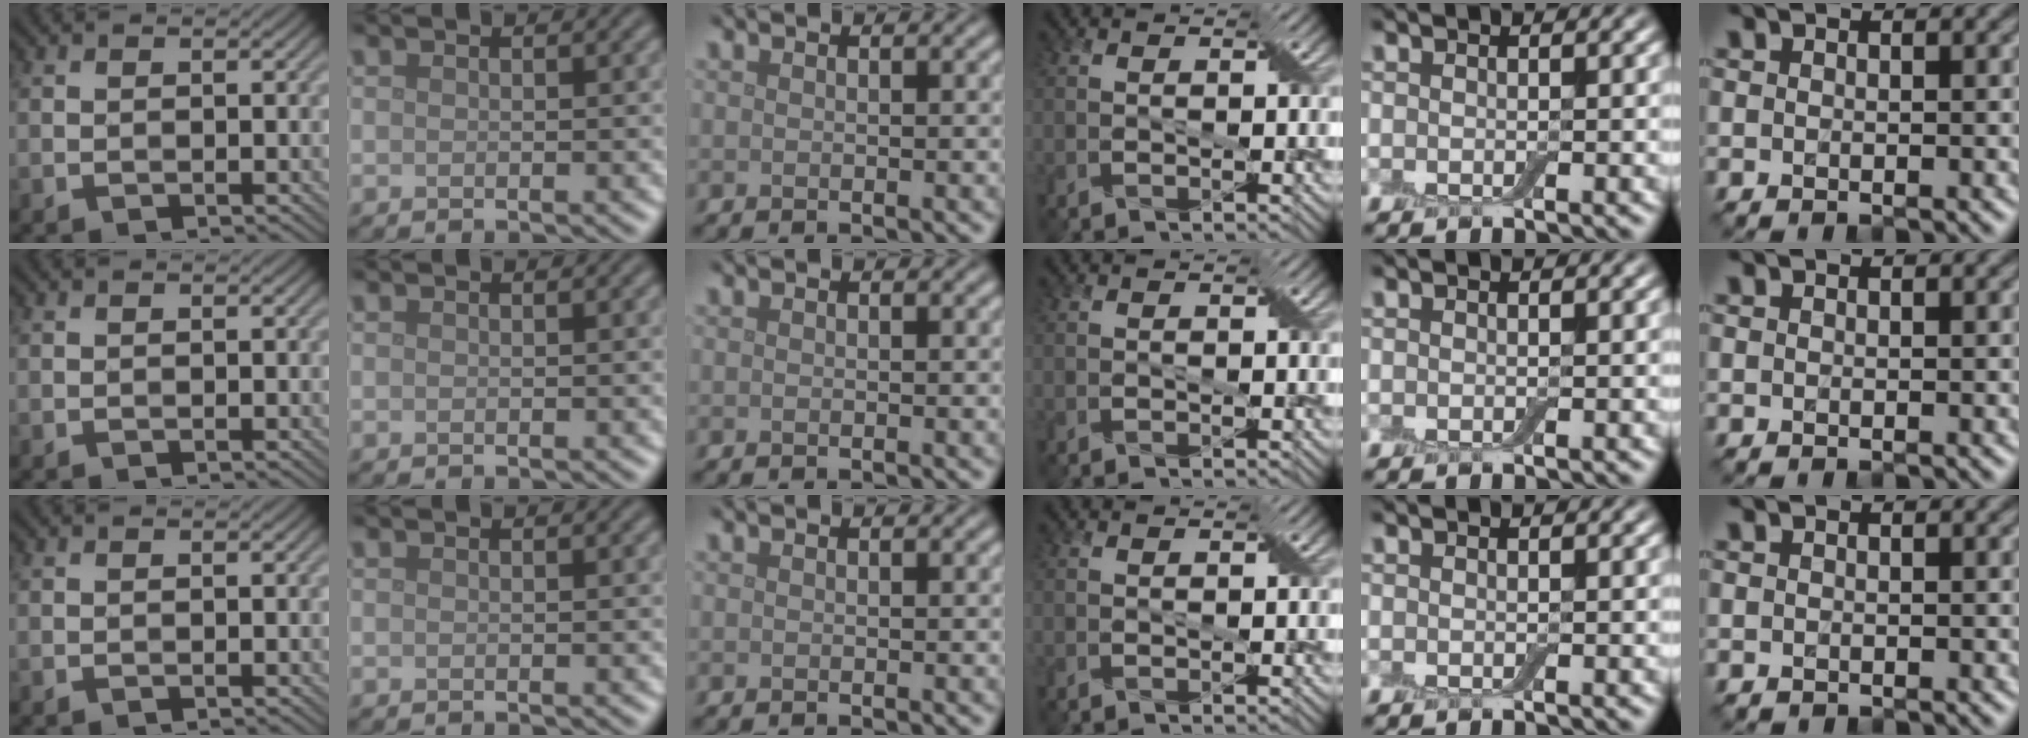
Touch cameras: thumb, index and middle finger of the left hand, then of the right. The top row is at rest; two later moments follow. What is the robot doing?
{"motion": "fold", "object": "apron"}